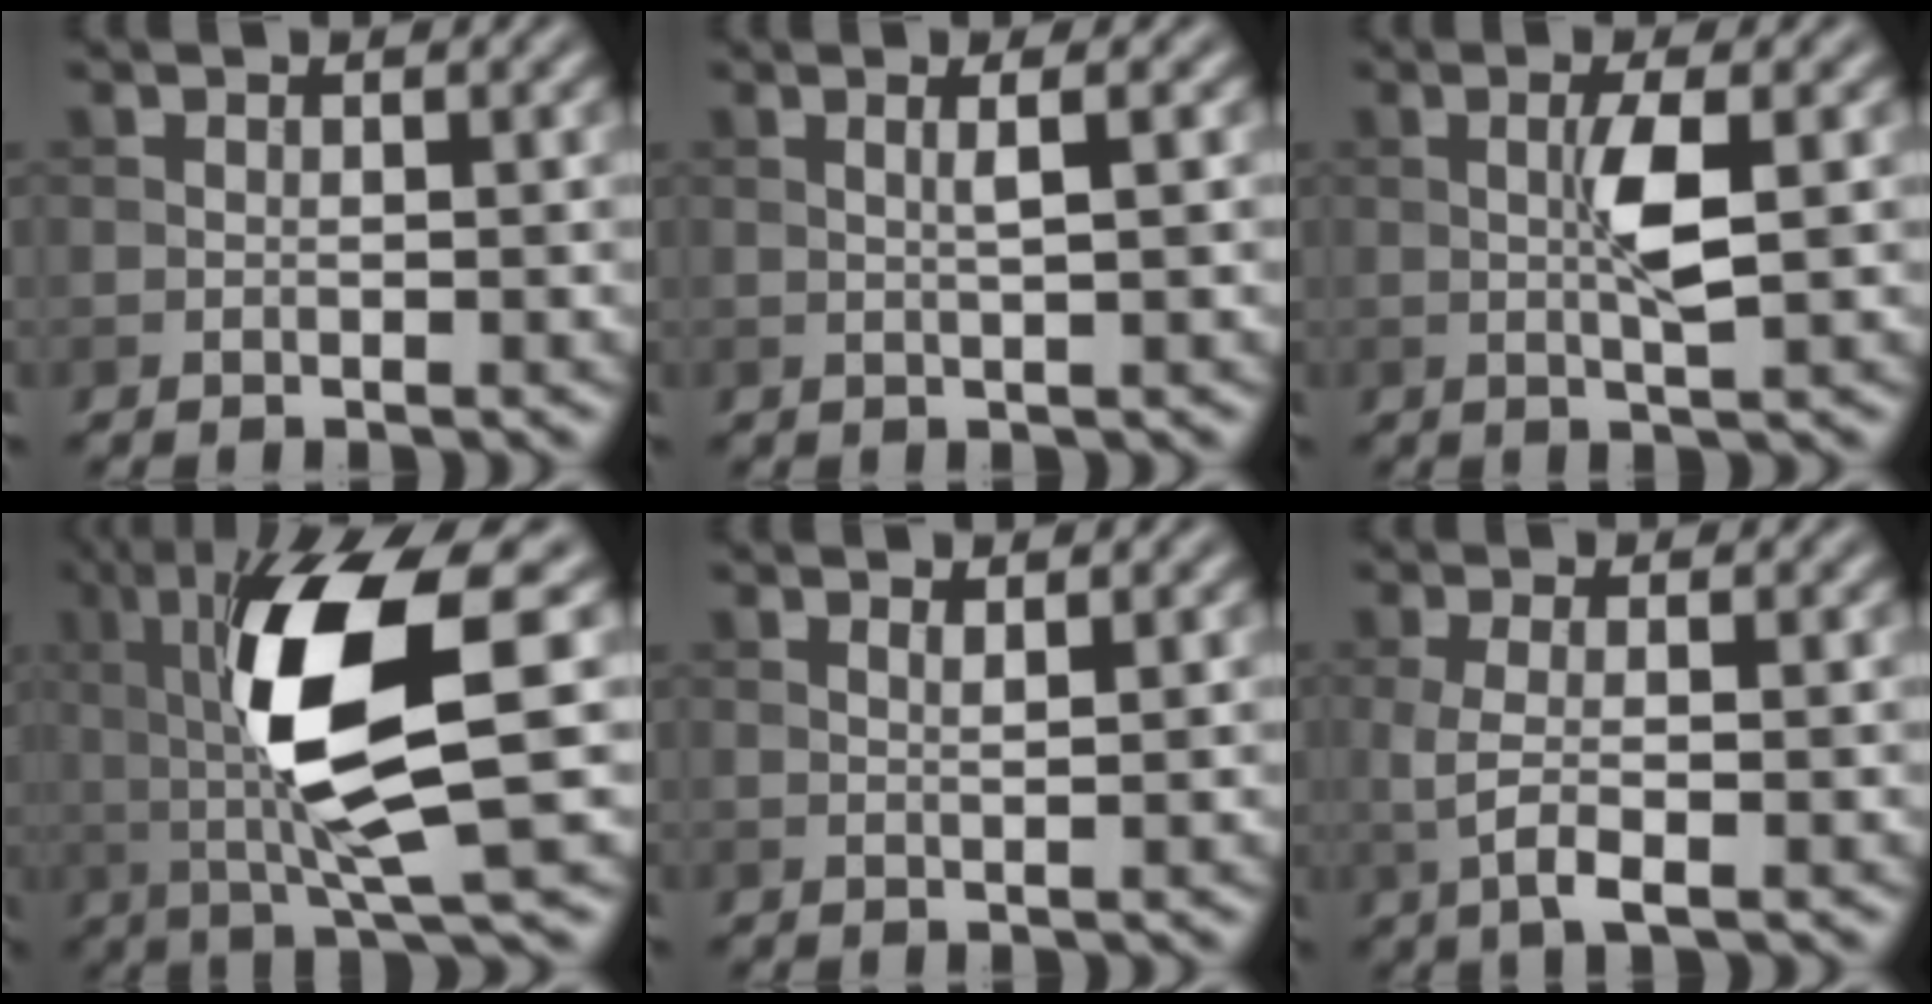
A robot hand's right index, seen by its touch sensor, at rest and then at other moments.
{"total": 1.7, "force": [0.4, 0.3, 1.6], "torque": [-0.024, 0.005, 0.002]}
{"total": 3.0, "force": [0.2, 0.4, 2.9], "torque": [-0.059, 0.004, 0.003]}
{"total": 11.1, "force": [1.8, 2.6, 10.6], "torque": [-0.191, -0.005, 0.042]}
{"total": 0.9, "force": [0.6, 0.2, 0.6], "torque": [-0.006, 0.001, 0.010]}
{"total": 3.1, "force": [-0.5, 0.9, 2.9], "torque": [-0.064, -0.004, -0.013]}